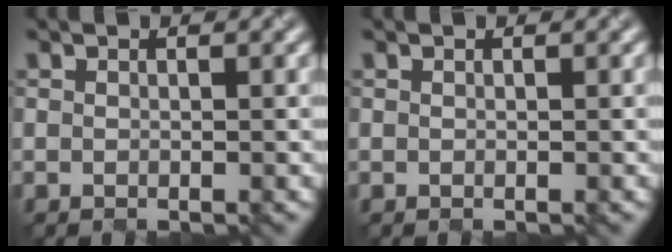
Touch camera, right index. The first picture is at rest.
{"total": 0.0}